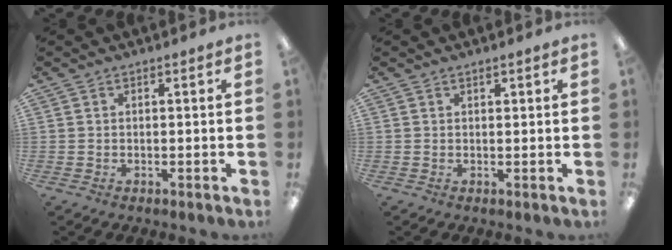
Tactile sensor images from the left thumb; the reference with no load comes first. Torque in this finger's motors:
{"motor_torque": [0.13, -0.05, -0.34, 0.25, -0.01]}